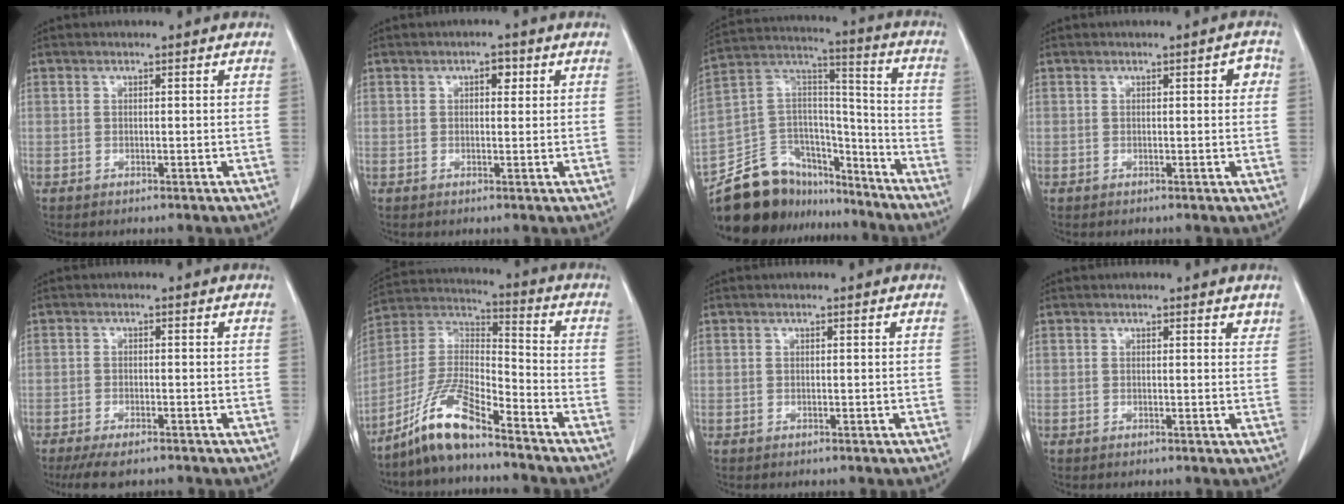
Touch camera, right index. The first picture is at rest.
{"total": 1.8, "force": [0.7, 1.0, 1.4], "torque": [-0.018, 0.005, 0.008]}
{"total": 20.4, "force": [-17.3, 8.9, 6.0], "torque": [-0.124, 0.057, -0.284]}
{"total": 1.9, "force": [0.4, 0.7, 1.7], "torque": [-0.015, 0.005, 0.004]}
{"total": 5.5, "force": [-4.4, 1.4, 3.0], "torque": [-0.045, -0.010, -0.070]}
{"total": 11.2, "force": [-8.6, 1.5, 7.0], "torque": [-0.152, 0.003, -0.170]}
{"total": 0.0}
{"total": 1.6, "force": [1.4, 0.6, 0.6], "torque": [-0.004, -0.004, 0.008]}